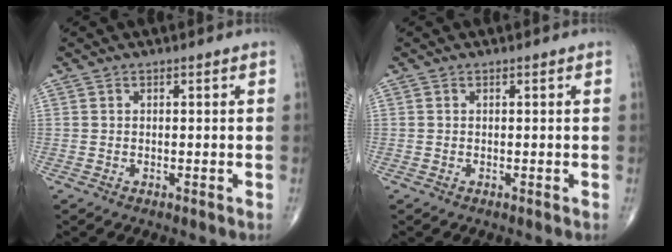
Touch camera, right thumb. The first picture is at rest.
{"total": 0.0}